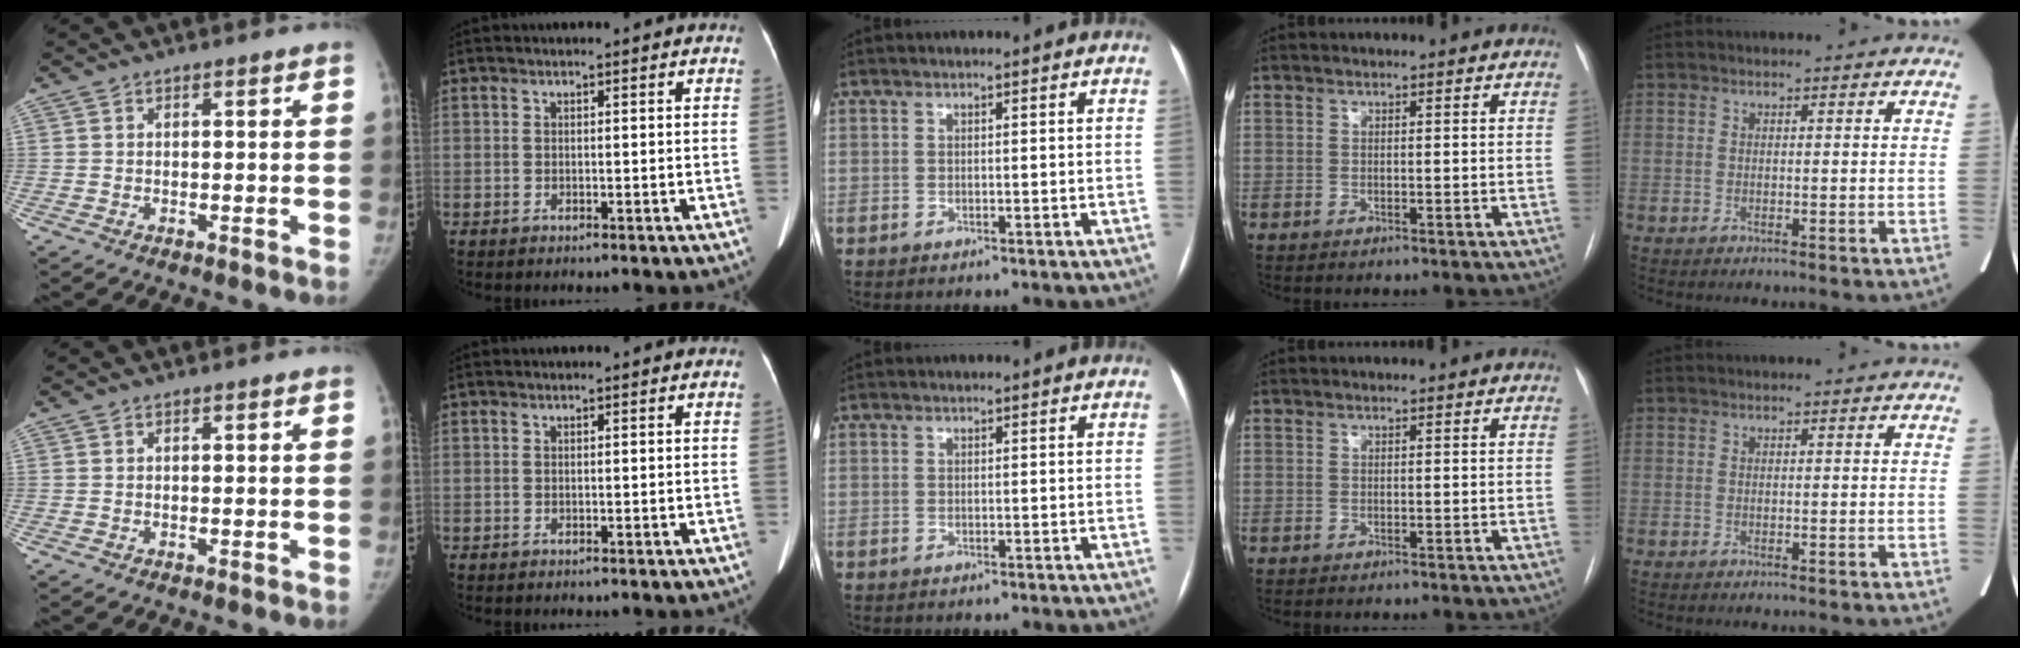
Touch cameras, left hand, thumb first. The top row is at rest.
{}